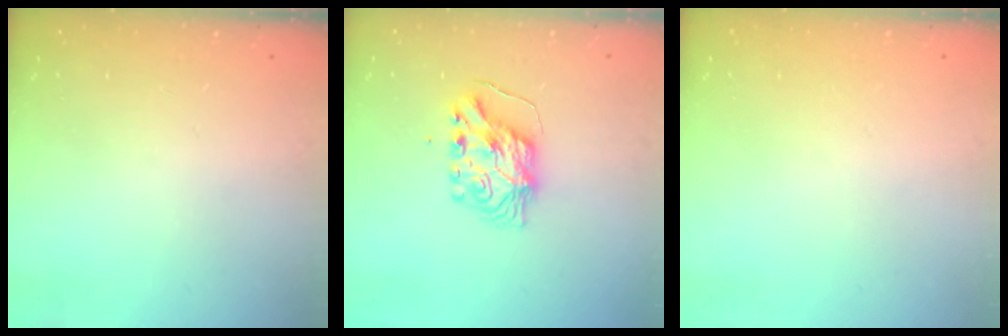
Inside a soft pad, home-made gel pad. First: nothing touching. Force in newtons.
{"total": 7.2, "press": 7.2, "slide": 0.8}
{"total": 0.0}